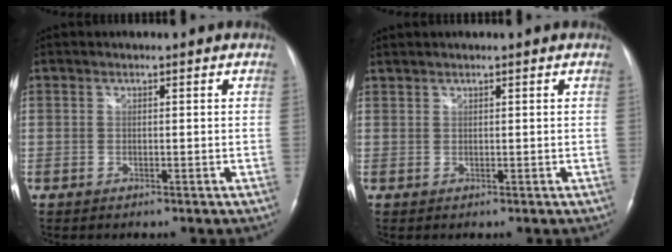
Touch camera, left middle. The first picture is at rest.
{"total": 1.0, "force": [1.0, 0.0, 0.2], "torque": [-0.011, 0.011, 0.026]}